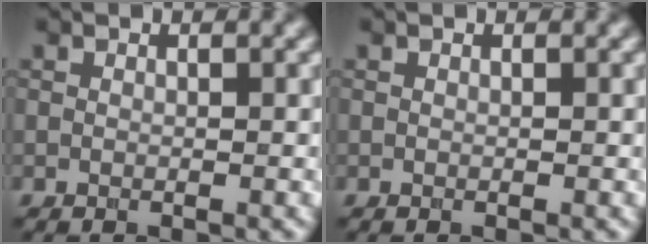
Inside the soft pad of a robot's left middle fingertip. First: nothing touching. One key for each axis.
{"total": 0.0}